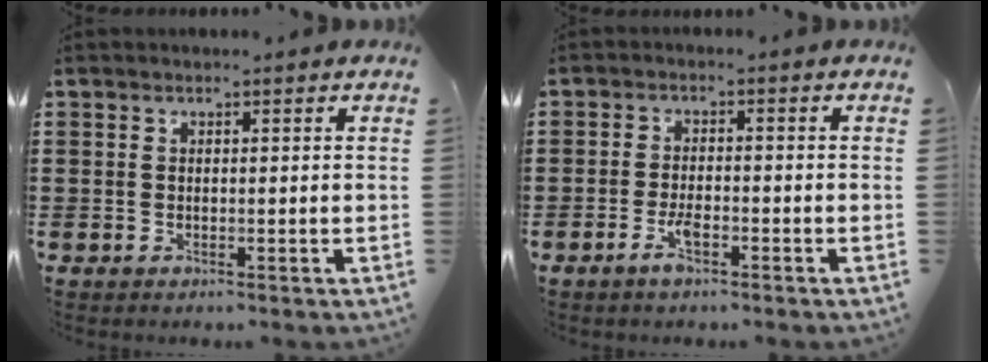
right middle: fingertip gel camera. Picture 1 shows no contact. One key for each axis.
{"total": 3.5, "fx": -1.8, "fy": 0.9, "fz": 2.8, "tx": -0.063, "ty": -0.002, "tz": -0.037}